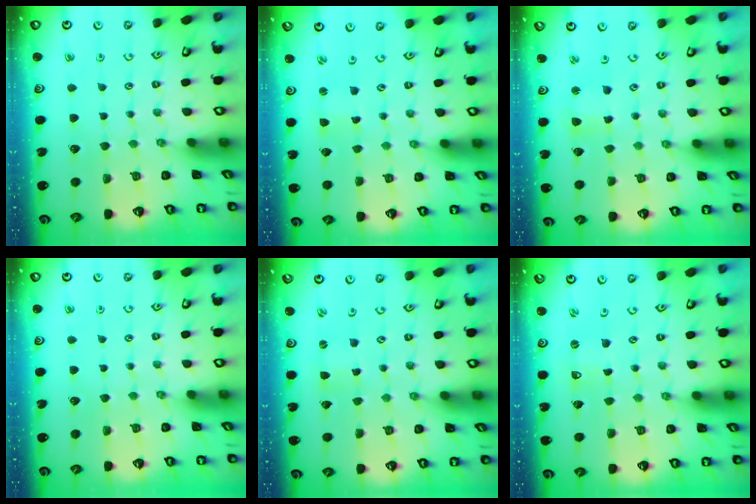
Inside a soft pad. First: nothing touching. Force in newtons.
{"total": 1.1, "press": 1.1, "slide": 0.1}
{"total": 2.7, "press": 2.7, "slide": 0.2}
{"total": 0.0}
{"total": 0.0}
{"total": 0.0}